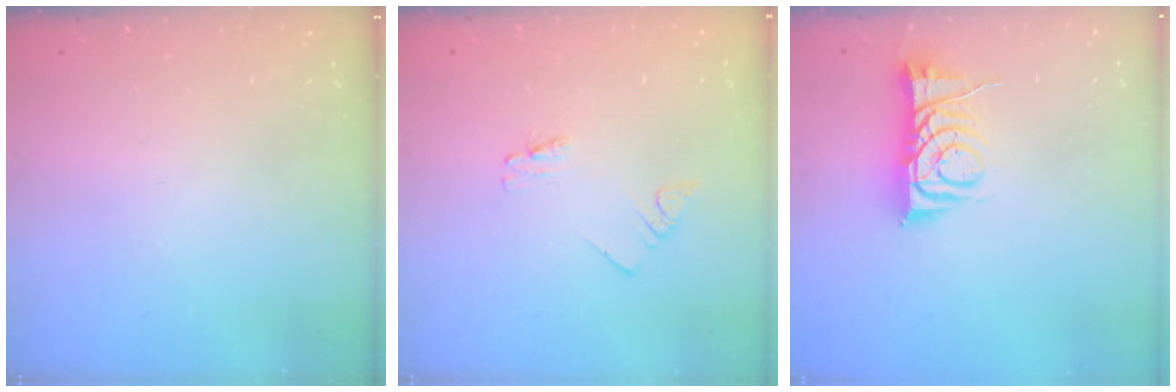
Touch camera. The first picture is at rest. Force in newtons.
{"total": 1.1, "press": 1.1, "slide": 0.0}
{"total": 8.3, "press": 8.3, "slide": 0.6}